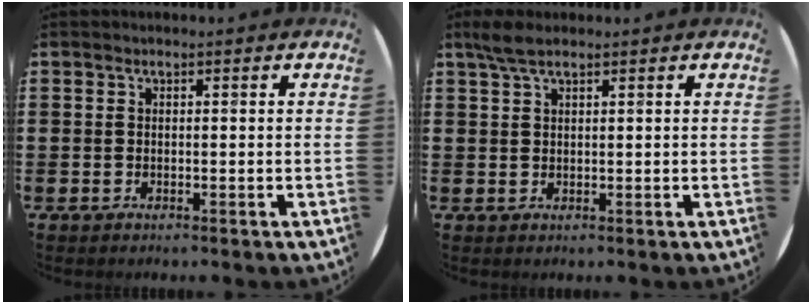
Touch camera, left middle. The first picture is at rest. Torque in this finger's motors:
{"motor_torque": [0.50, -0.47, 0.06, 0.06]}